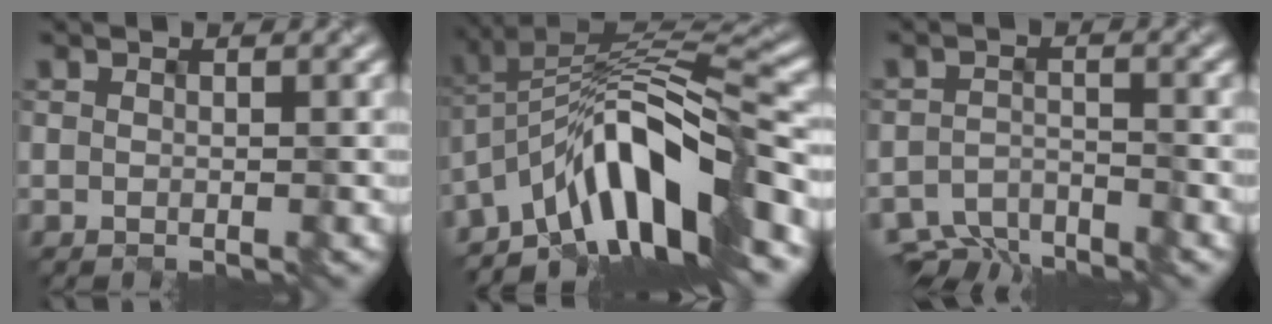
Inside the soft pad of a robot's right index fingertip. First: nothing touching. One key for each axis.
{"total": 9.8, "fx": -5.5, "fy": 2.6, "fz": 7.7, "tx": -0.114, "ty": 0.020, "tz": -0.104}
{"total": 4.1, "fx": -4.0, "fy": 0.7, "fz": 0.4, "tx": -0.011, "ty": -0.009, "tz": -0.068}